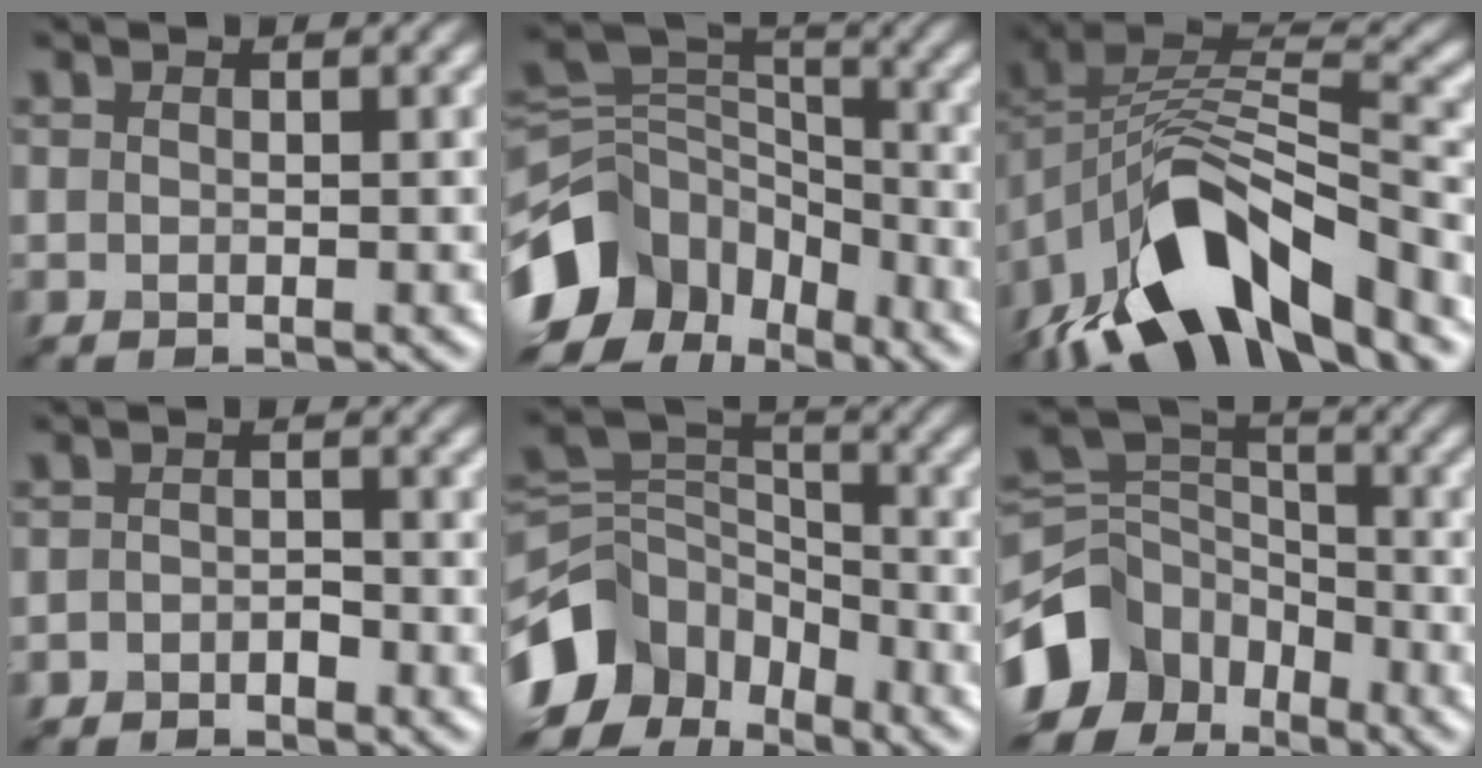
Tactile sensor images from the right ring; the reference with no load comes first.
{"total": 10.7, "force": [-5.6, 7.6, 5.2], "torque": [-0.113, 0.007, -0.111]}
{"total": 11.5, "force": [-7.0, 4.5, 7.9], "torque": [-0.143, 0.007, -0.137]}
{"total": 1.3, "force": [-1.0, 0.7, 0.3], "torque": [-0.006, 0.006, -0.021]}
{"total": 9.4, "force": [-5.4, 6.4, 4.3], "torque": [-0.082, 0.007, -0.116]}
{"total": 8.7, "force": [-5.2, 6.0, 3.5], "torque": [-0.065, 0.003, -0.112]}